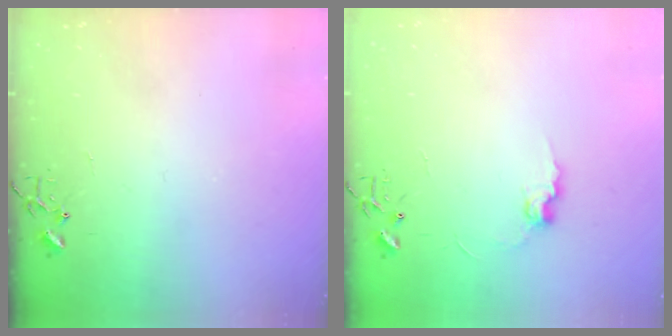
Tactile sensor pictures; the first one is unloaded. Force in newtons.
{"total": 6.8, "press": 6.8, "slide": 0.3}